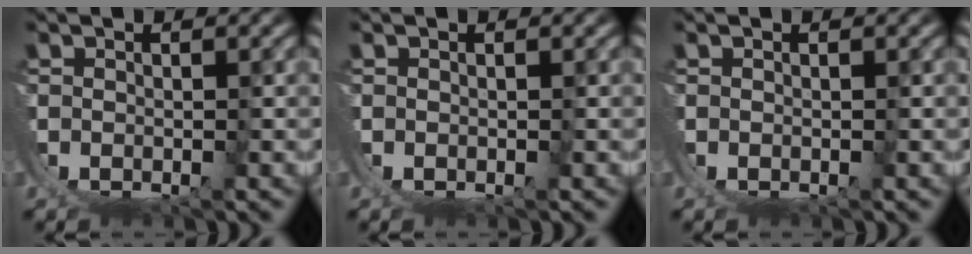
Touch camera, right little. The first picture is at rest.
{"total": 0.0}
{"total": 0.0}